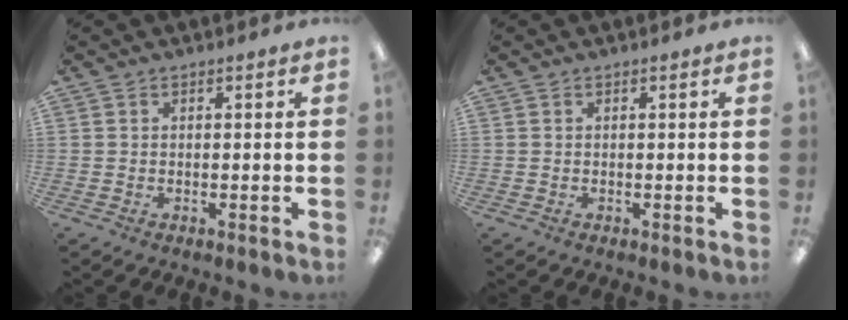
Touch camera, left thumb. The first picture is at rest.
{"total": 0.0}